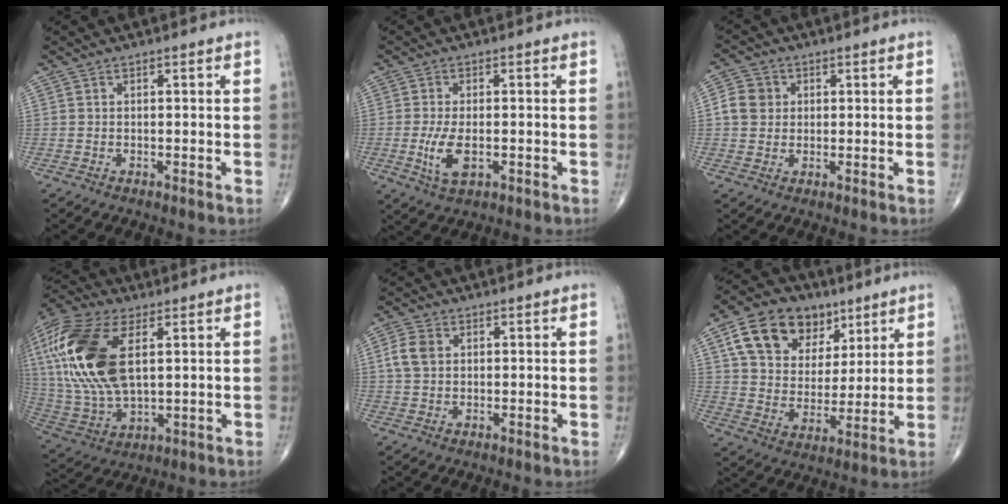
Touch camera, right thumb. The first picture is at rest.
{"total": 5.8, "force": [-1.3, 2.7, 5.0], "torque": [-0.102, -0.007, -0.019]}
{"total": 5.2, "force": [0.7, 4.8, 2.0], "torque": [-0.024, 0.006, 0.006]}
{"total": 24.6, "force": [6.1, 12.6, 20.2], "torque": [-0.456, -0.010, 0.115]}
{"total": 4.7, "force": [1.0, 3.4, 3.0], "torque": [-0.063, 0.006, 0.016]}
{"total": 17.2, "force": [8.6, 11.9, 9.0], "torque": [-0.120, -0.018, 0.152]}